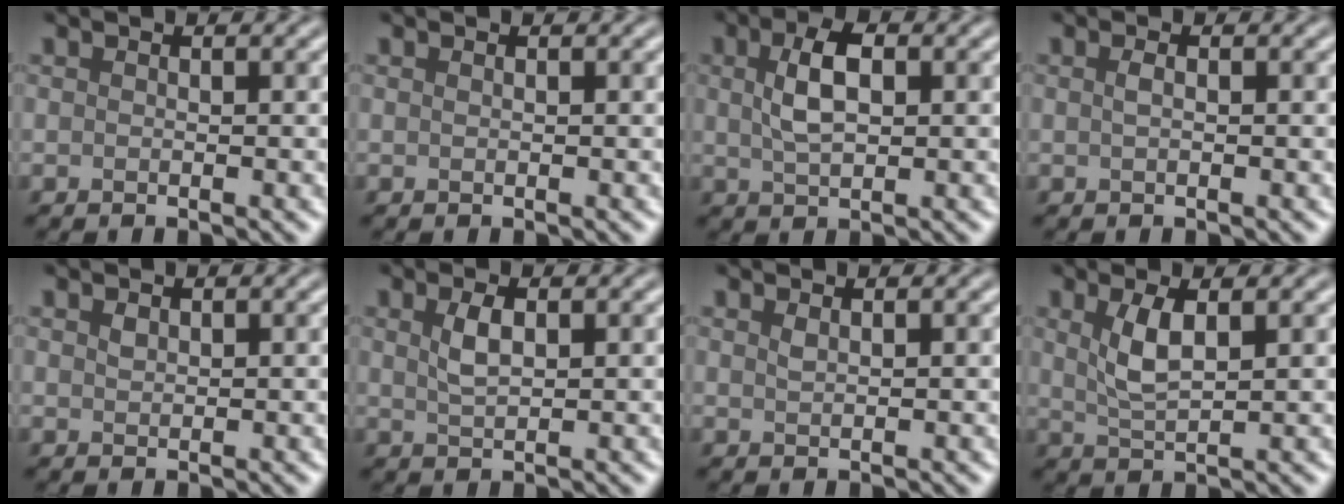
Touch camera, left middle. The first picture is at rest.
{"total": 0.0}
{"total": 3.9, "force": [0.9, 2.0, 3.3], "torque": [-0.070, 0.005, 0.016]}
{"total": 0.7, "force": [0.1, 0.3, 0.7], "torque": [-0.016, 0.003, 0.003]}
{"total": 0.7, "force": [0.4, 0.4, 0.3], "torque": [-0.010, 0.000, 0.011]}
{"total": 2.1, "force": [0.7, 0.9, 1.8], "torque": [-0.042, 0.000, 0.017]}
{"total": 0.6, "force": [0.4, 0.2, 0.4], "torque": [-0.010, -0.001, 0.010]}
{"total": 3.1, "force": [1.1, 1.0, 2.7], "torque": [-0.060, -0.002, 0.024]}